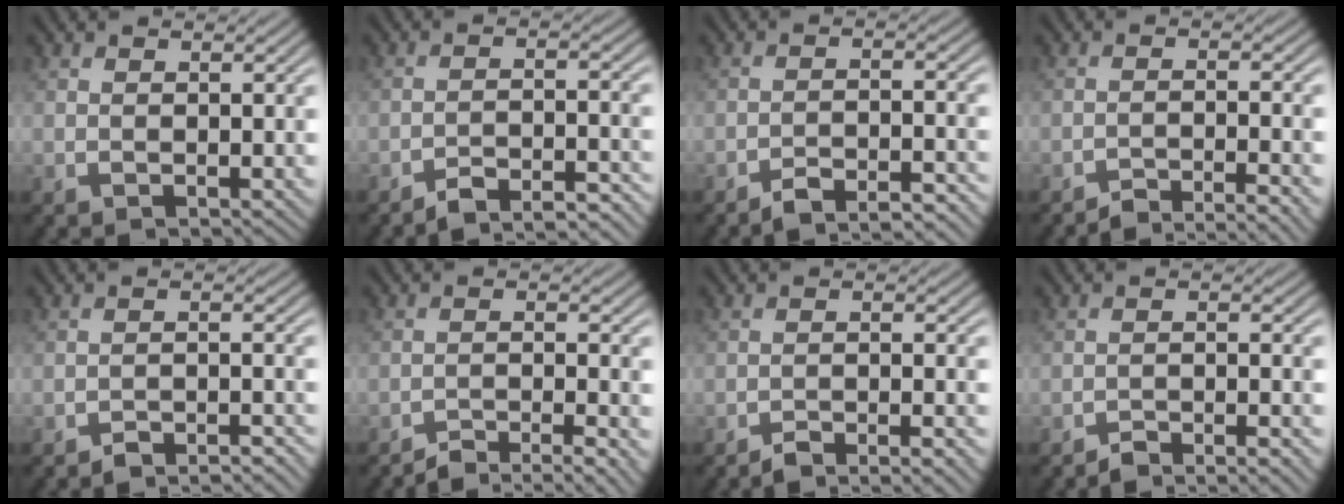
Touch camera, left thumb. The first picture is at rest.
{"total": 5.8, "force": [-5.2, 0.9, 2.4], "torque": [-0.041, 0.006, -0.084]}
{"total": 5.5, "force": [-4.8, 0.7, 2.4], "torque": [-0.040, 0.007, -0.079]}
{"total": 4.0, "force": [-3.4, 0.4, 1.9], "torque": [-0.024, 0.009, -0.065]}
{"total": 3.6, "force": [-3.4, 0.4, 1.2], "torque": [-0.015, 0.005, -0.056]}
{"total": 4.7, "force": [-4.0, 0.6, 2.5], "torque": [-0.037, 0.006, -0.071]}
{"total": 3.5, "force": [-3.1, 0.3, 1.7], "torque": [-0.021, 0.009, -0.059]}
{"total": 3.3, "force": [-3.0, 0.3, 1.4], "torque": [-0.013, 0.008, -0.057]}